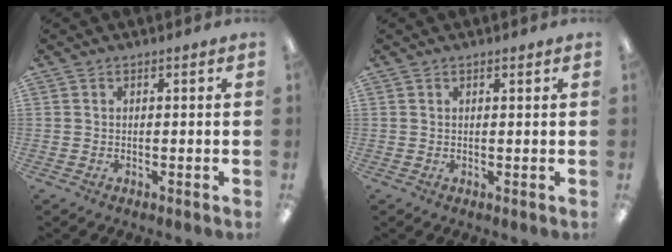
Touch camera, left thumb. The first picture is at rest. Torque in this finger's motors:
{"motor_torque": [-0.10, 0.06, -0.04, 0.03, 0.01]}